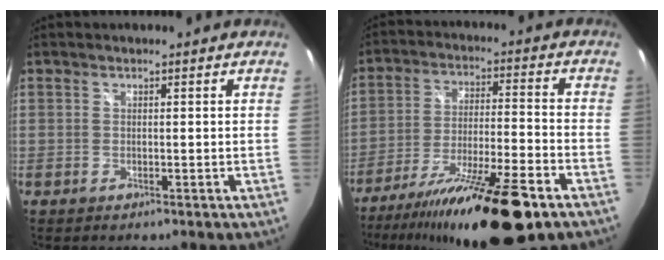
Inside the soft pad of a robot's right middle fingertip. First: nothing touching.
{"total": 21.0, "force": [-15.3, 2.6, 14.1], "torque": [-0.256, -0.031, -0.250]}